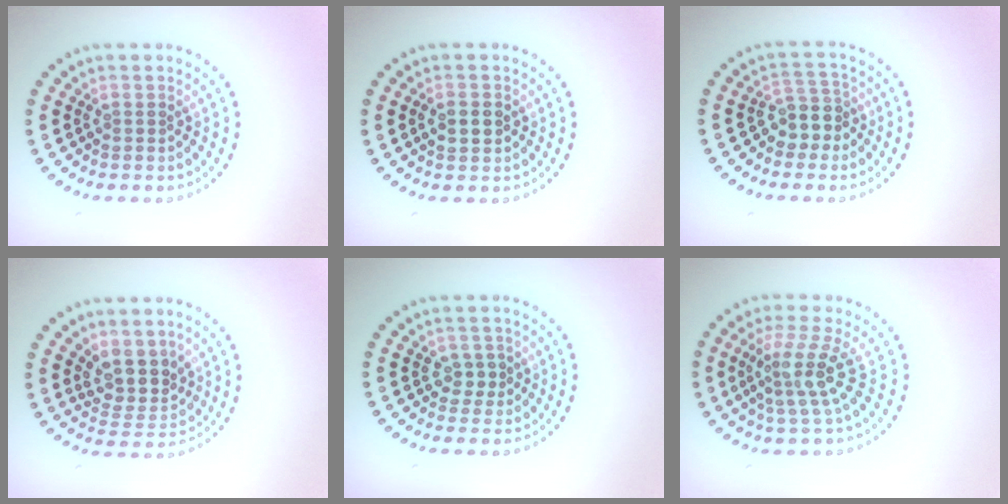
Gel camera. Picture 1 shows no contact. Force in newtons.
{"total": 2.5, "press": 2.5, "slide": 0.3}
{"total": 2.8, "press": 2.4, "slide": 1.5}
{"total": 3.8, "press": 3.1, "slide": 2.1}
{"total": 1.7, "press": 1.6, "slide": 0.5}
{"total": 4.0, "press": 2.8, "slide": 2.8}